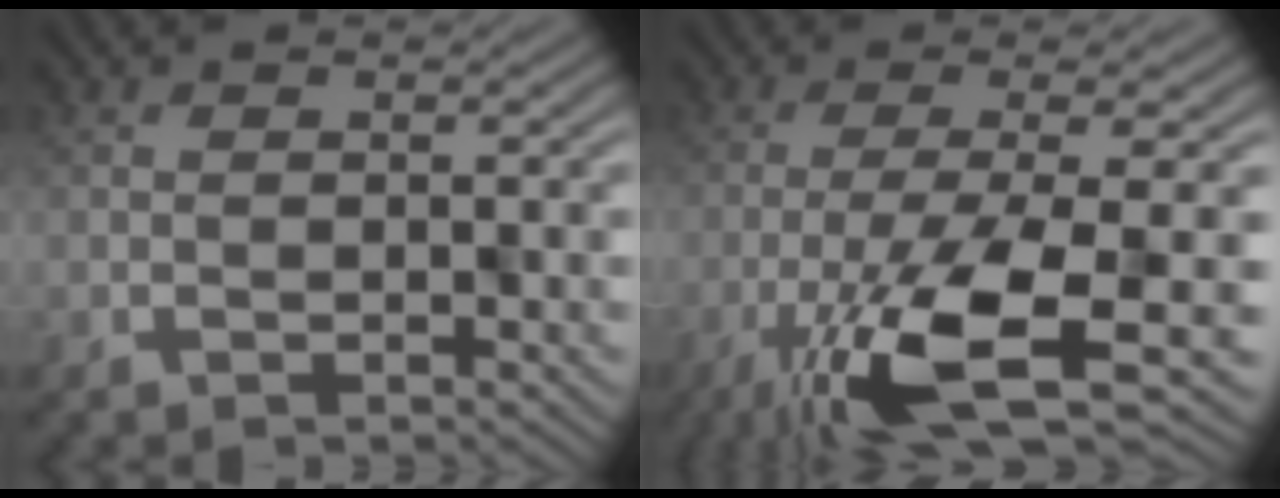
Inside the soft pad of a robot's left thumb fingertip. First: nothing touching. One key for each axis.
{"total": 10.7, "fx": -3.7, "fy": 2.4, "fz": 9.8, "tx": -0.187, "ty": -0.021, "tz": -0.072}